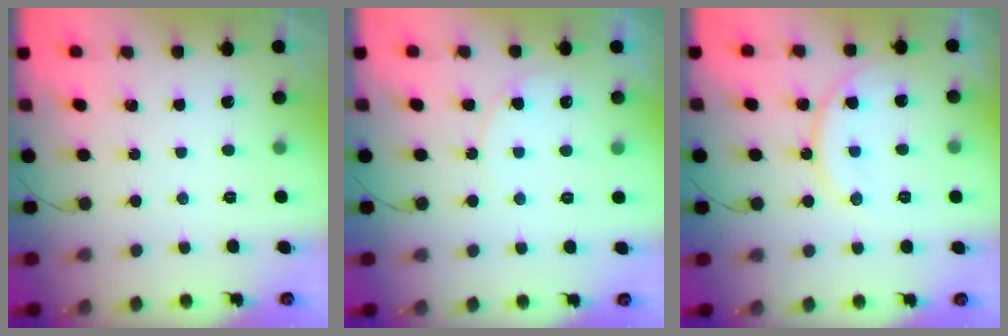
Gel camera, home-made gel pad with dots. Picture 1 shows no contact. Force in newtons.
{"total": 4.7, "press": 4.7, "slide": 0.4}
{"total": 11.8, "press": 11.8, "slide": 0.2}